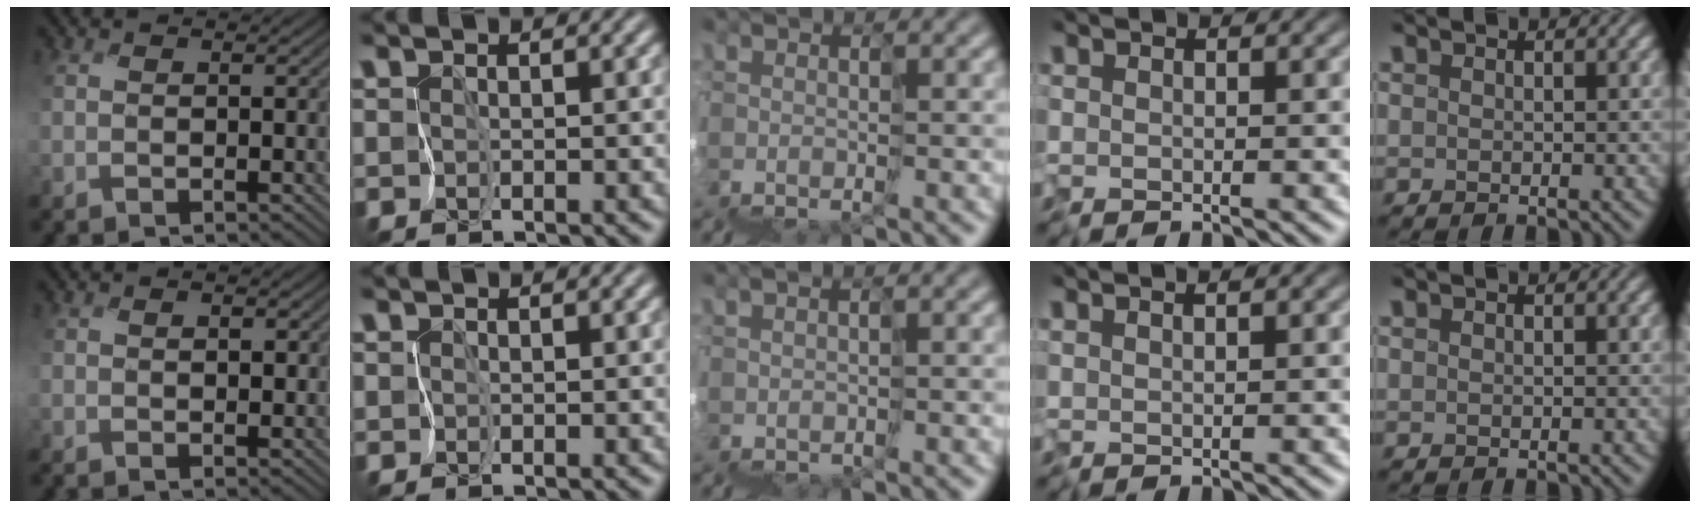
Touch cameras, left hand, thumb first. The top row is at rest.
{"thumb": {"total": 0.7, "force": [-0.1, 0.4, 0.6], "torque": [-0.007, -0.001, 0.001]}, "middle": {"total": 0.8, "force": [0.6, -0.5, -0.4], "torque": [0.012, 0.013, 0.005]}, "ring": {"total": 1.0, "force": [0.8, 0.0, 0.7], "torque": [-0.006, 0.002, 0.006]}}